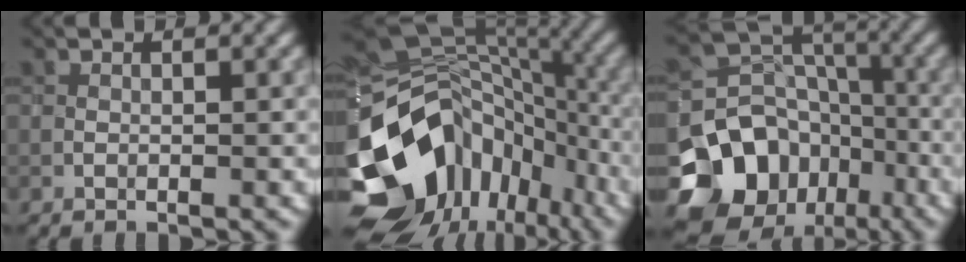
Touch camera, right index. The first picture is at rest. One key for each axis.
{"total": 16.3, "fx": -7.2, "fy": 12.0, "fz": 8.4, "tx": -0.176, "ty": -0.011, "tz": -0.111}
{"total": 12.3, "fx": -6.8, "fy": 9.4, "fz": 4.0, "tx": -0.090, "ty": 0.006, "tz": -0.118}